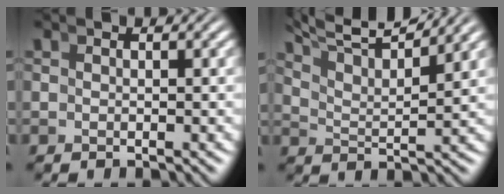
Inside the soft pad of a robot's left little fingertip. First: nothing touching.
{"total": 7.6, "force": [6.7, 1.4, 3.3], "torque": [-0.062, 0.017, 0.103]}